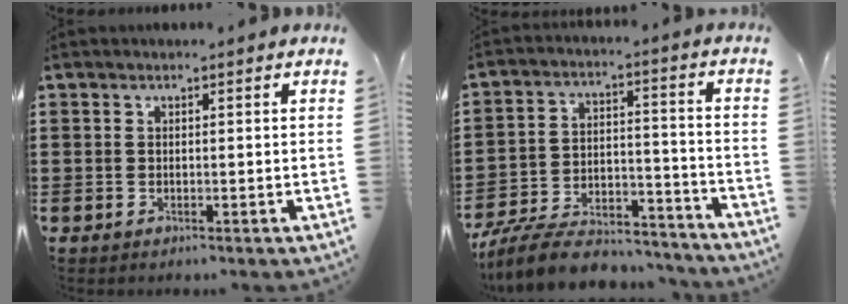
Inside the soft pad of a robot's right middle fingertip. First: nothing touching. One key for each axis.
{"total": 9.6, "fx": -8.8, "fy": 1.8, "fz": 3.3, "tx": -0.059, "ty": 0.022, "tz": -0.170}